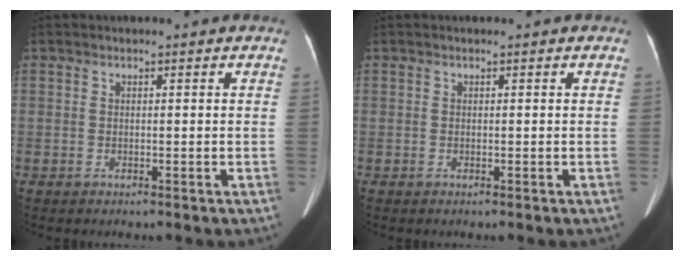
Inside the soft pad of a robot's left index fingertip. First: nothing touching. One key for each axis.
{"total": 0.0}